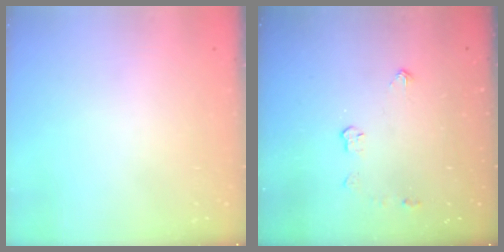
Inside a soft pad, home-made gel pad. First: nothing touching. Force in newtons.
{"total": 4.0, "press": 3.9, "slide": 0.7}